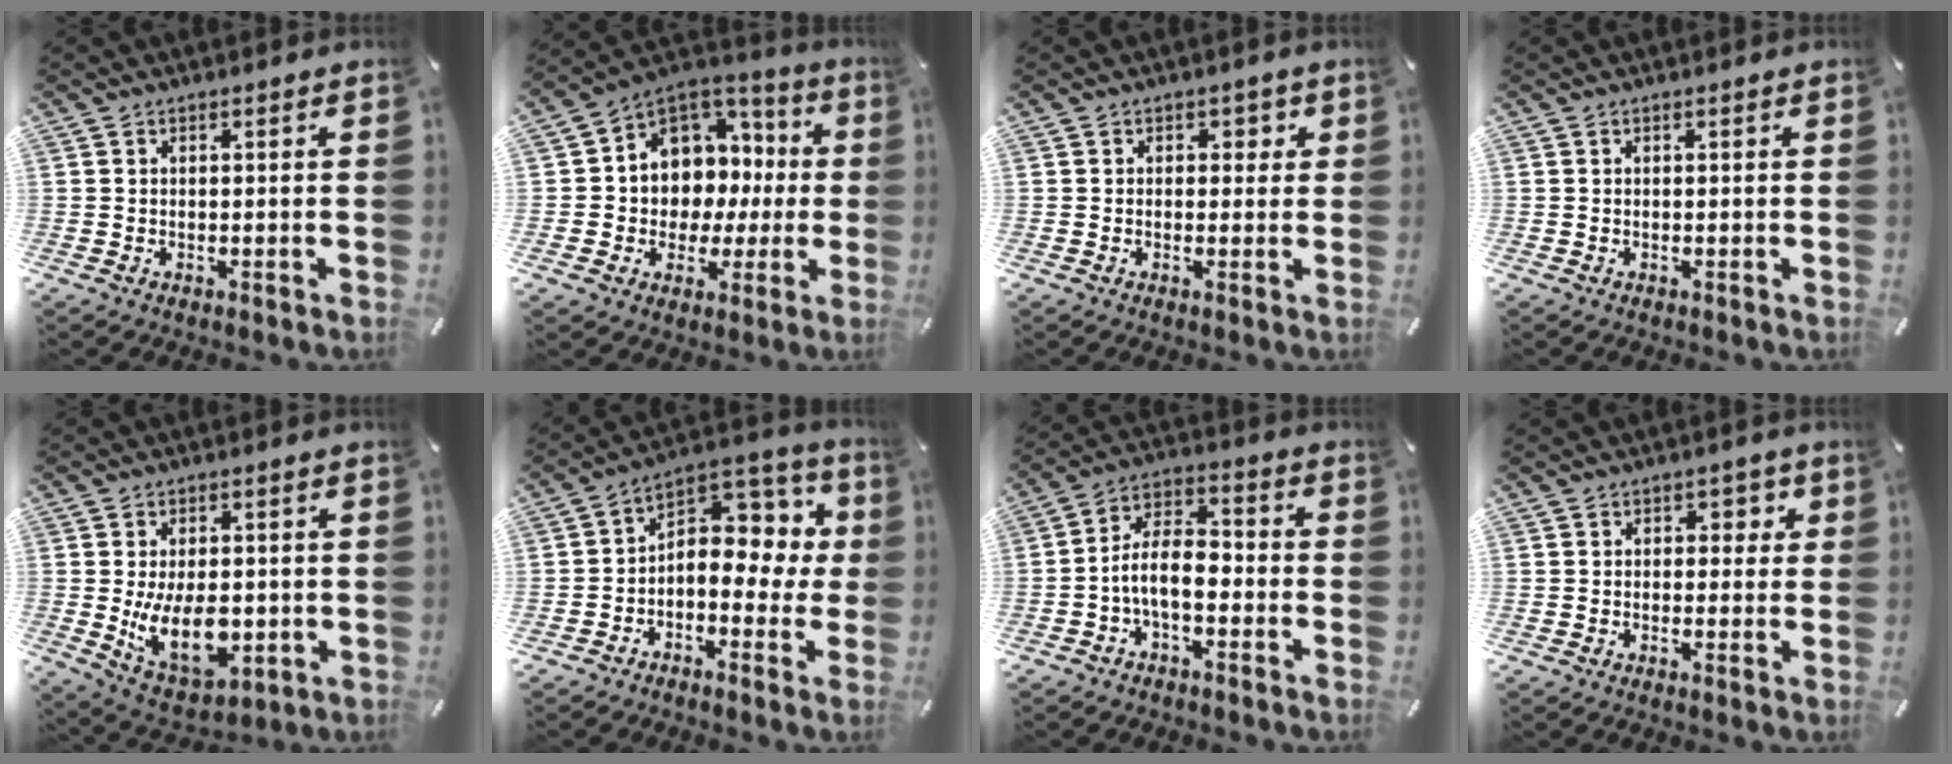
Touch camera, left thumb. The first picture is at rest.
{"total": 9.2, "force": [1.8, 8.9, 1.6], "torque": [-0.030, -0.040, 0.042]}
{"total": 1.8, "force": [0.3, 1.5, 0.9], "torque": [-0.004, 0.001, -0.002]}
{"total": 0.0}
{"total": 13.6, "force": [-1.4, 8.5, 10.5], "torque": [-0.184, -0.020, -0.023]}
{"total": 9.1, "force": [0.9, 6.9, 5.9], "torque": [-0.073, -0.018, 0.017]}
{"total": 8.9, "force": [-3.3, 4.8, 6.8], "torque": [-0.137, 0.011, -0.062]}
{"total": 2.6, "force": [0.3, 2.0, 1.6], "torque": [-0.011, 0.002, -0.006]}